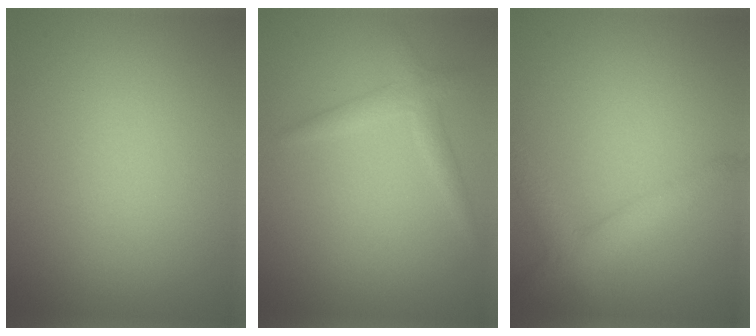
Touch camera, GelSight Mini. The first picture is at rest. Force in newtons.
{"total": 1.7, "press": 1.7, "slide": 0.0}
{"total": 2.2, "press": 2.2, "slide": 0.2}